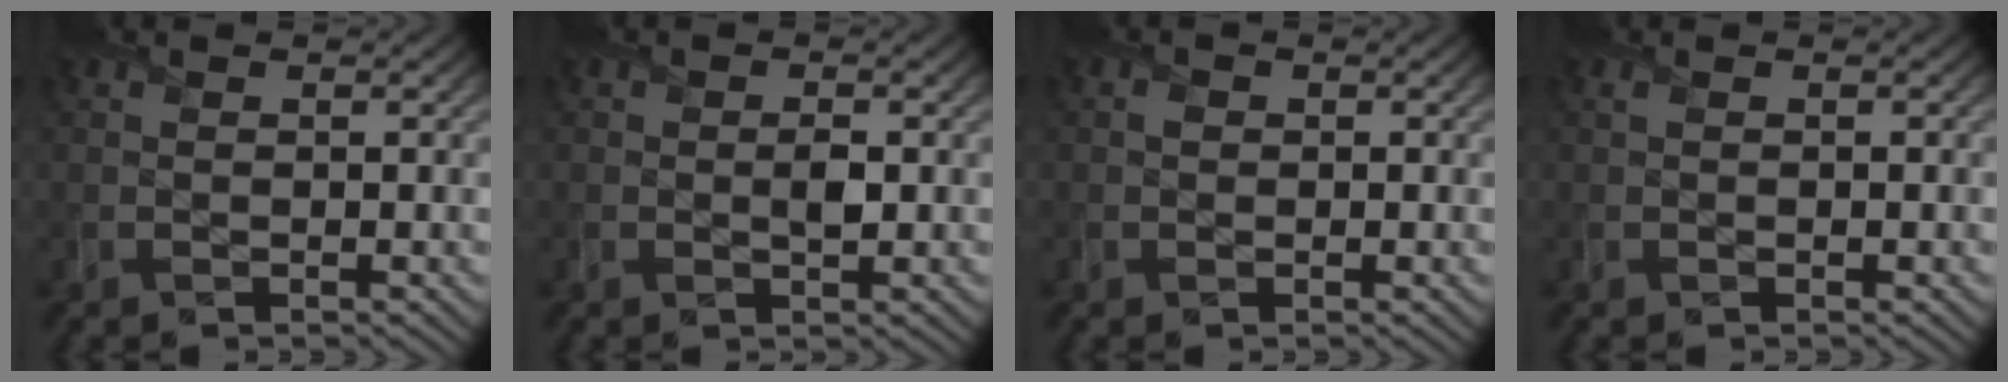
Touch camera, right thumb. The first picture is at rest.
{"total": 1.4, "force": [-0.1, 0.9, 1.1], "torque": [-0.015, -0.003, -0.001]}
{"total": 0.7, "force": [0.0, 0.7, 0.1], "torque": [-0.003, -0.001, -0.003]}
{"total": 0.0}